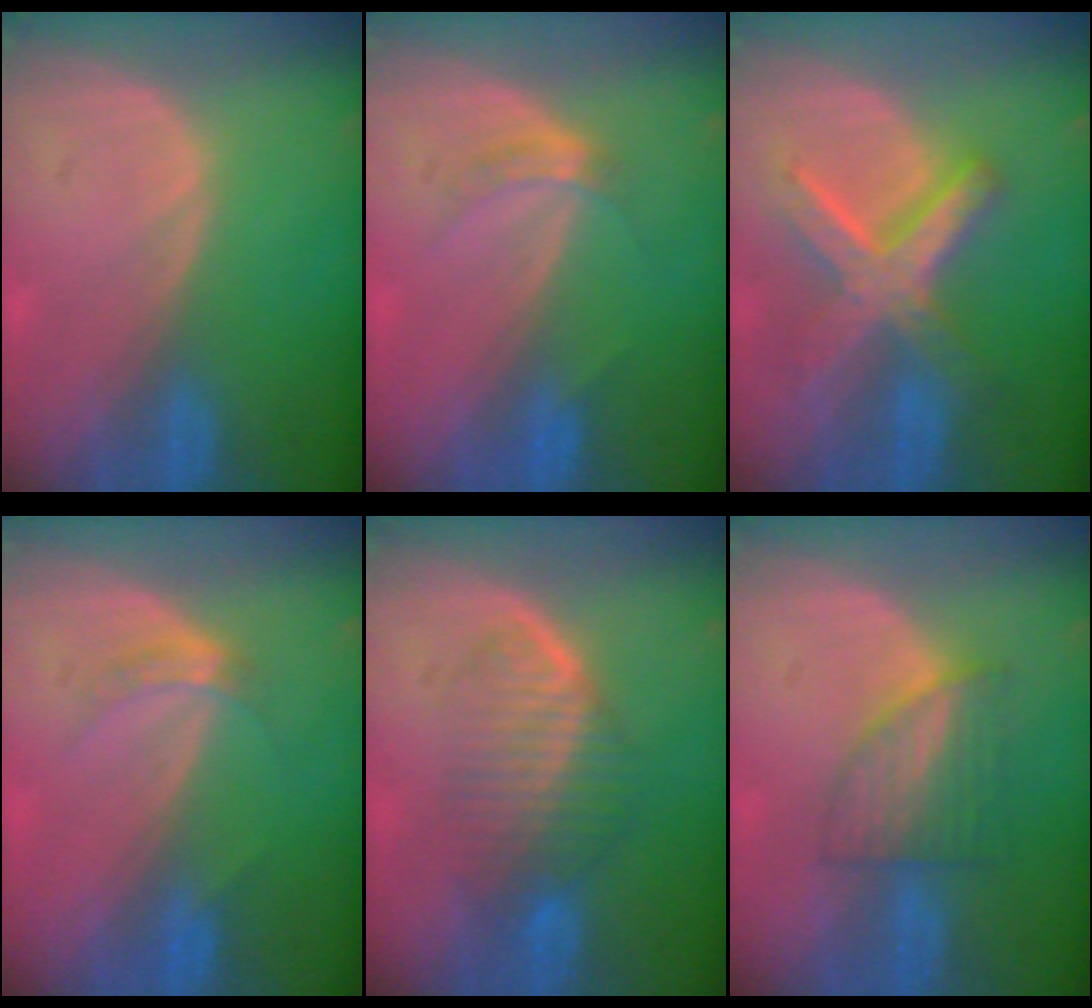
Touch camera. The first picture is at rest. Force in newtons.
{"total": 2.8, "press": 2.5, "slide": 1.3}
{"total": 8.6, "press": 8.6, "slide": 0.7}
{"total": 2.8, "press": 2.5, "slide": 1.3}
{"total": 6.5, "press": 6.3, "slide": 1.8}
{"total": 6.0, "press": 5.6, "slide": 2.2}